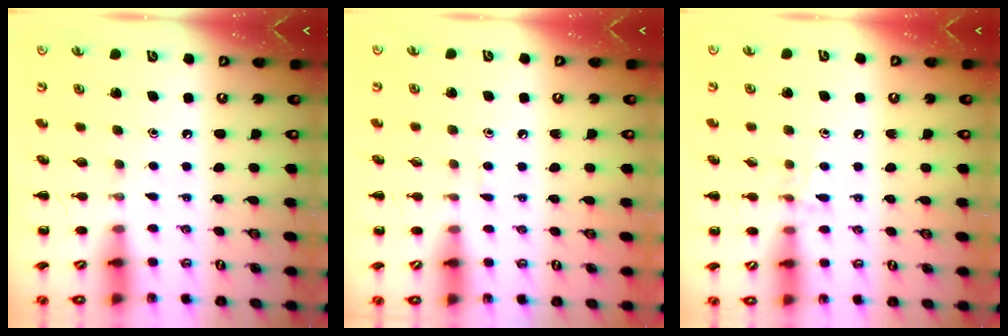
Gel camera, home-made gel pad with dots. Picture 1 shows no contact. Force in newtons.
{"total": 3.0, "press": 2.8, "slide": 1.2}
{"total": 6.1, "press": 5.8, "slide": 1.9}